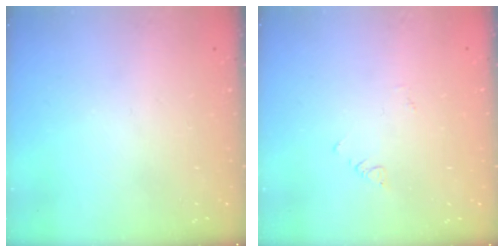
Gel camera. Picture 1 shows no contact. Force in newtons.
{"total": 1.8, "press": 1.7, "slide": 0.4}